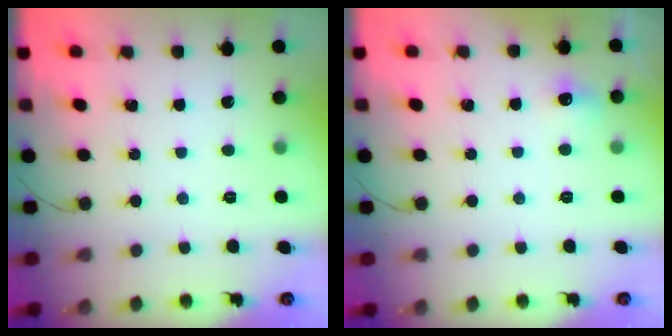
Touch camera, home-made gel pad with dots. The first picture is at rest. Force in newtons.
{"total": 5.9, "press": 5.6, "slide": 1.8}